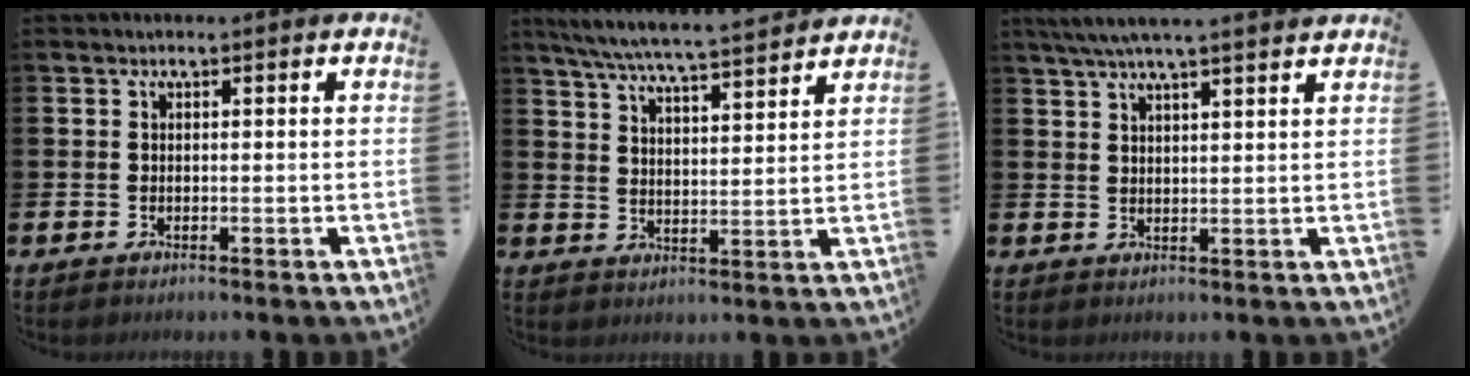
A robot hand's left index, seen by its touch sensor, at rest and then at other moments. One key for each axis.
{"total": 6.8, "fx": 6.4, "fy": 0.1, "fz": 2.2, "tx": -0.061, "ty": -0.043, "tz": 0.112}
{"total": 5.1, "fx": 4.6, "fy": -0.1, "fz": 2.3, "tx": -0.051, "ty": -0.011, "tz": 0.082}